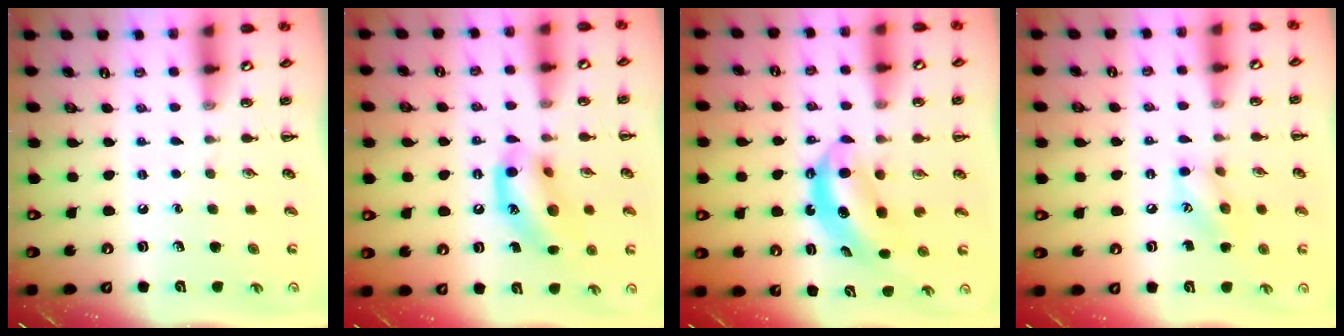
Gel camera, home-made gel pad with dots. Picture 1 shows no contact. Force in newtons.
{"total": 13.9, "press": 13.6, "slide": 3.0}
{"total": 6.1, "press": 6.1, "slide": 0.6}
{"total": 8.9, "press": 8.9, "slide": 0.7}